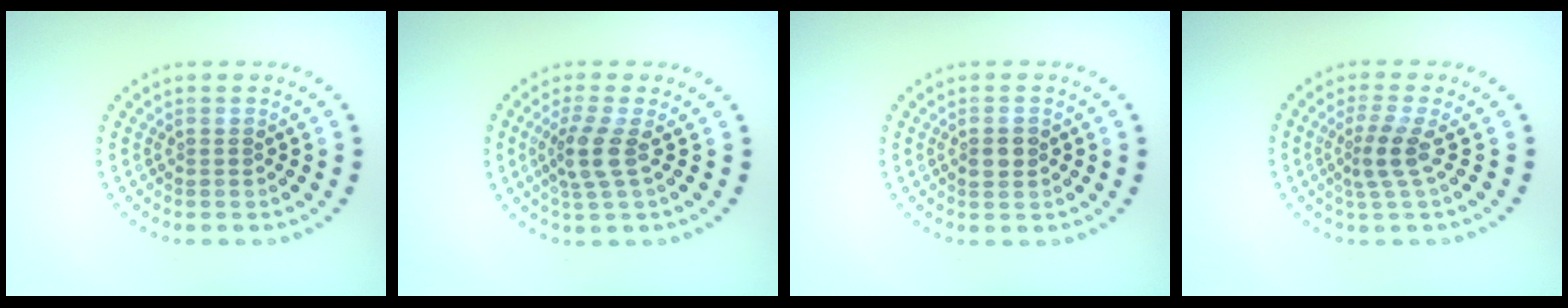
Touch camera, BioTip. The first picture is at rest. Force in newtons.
{"total": 2.6, "press": 2.1, "slide": 1.6}
{"total": 1.5, "press": 1.5, "slide": 0.2}
{"total": 2.4, "press": 1.7, "slide": 1.8}